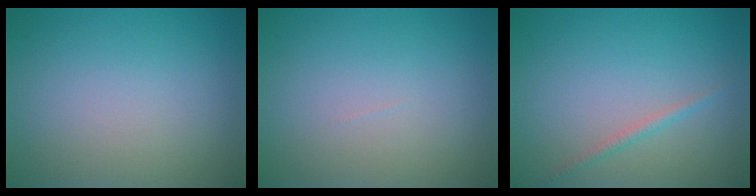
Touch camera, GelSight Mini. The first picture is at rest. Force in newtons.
{"total": 0.0}
{"total": 1.0, "press": 1.0, "slide": 0.1}